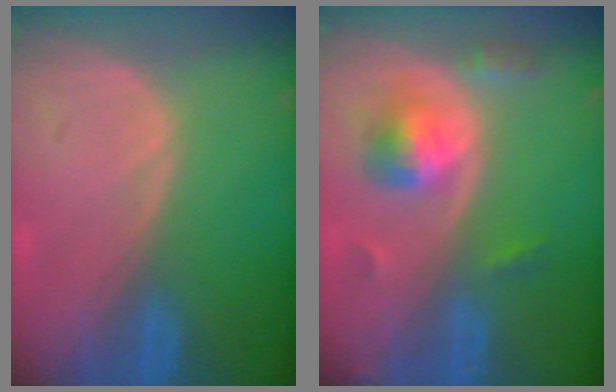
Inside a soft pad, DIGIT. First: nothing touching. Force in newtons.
{"total": 5.6, "press": 5.1, "slide": 2.2}